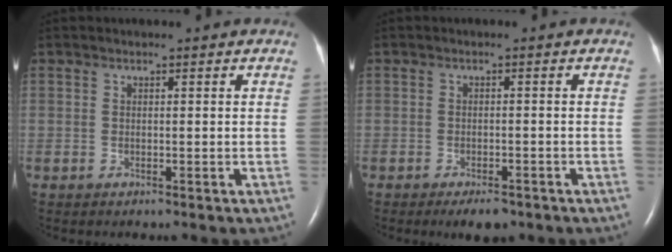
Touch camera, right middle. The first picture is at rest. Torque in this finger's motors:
{"motor_torque": [0.17, -0.16, 0.12, 0.08]}